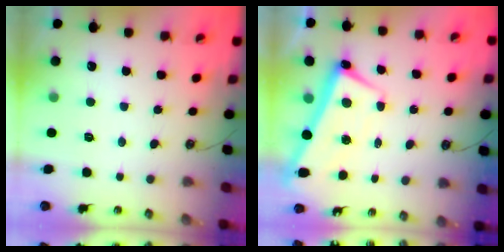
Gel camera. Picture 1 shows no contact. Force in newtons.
{"total": 2.7, "press": 2.7, "slide": 0.4}